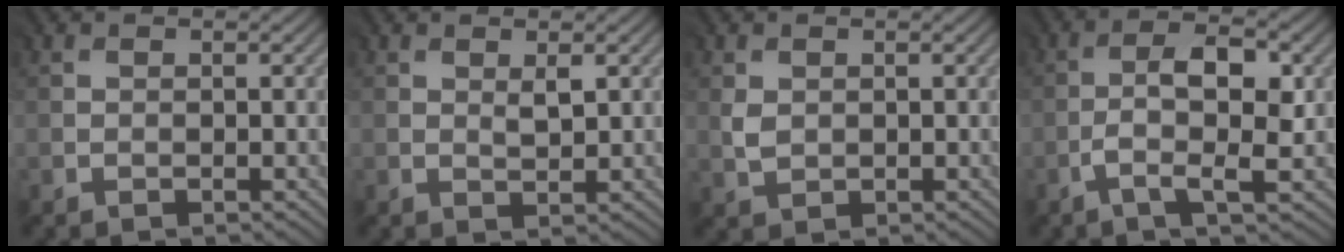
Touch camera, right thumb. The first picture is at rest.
{"total": 1.6, "force": [0.9, 0.6, 1.1], "torque": [-0.021, -0.006, 0.021]}
{"total": 1.4, "force": [0.5, 1.2, 0.5], "torque": [-0.014, -0.003, 0.011]}
{"total": 5.3, "force": [-0.9, 1.5, 5.0], "torque": [-0.093, 0.012, -0.019]}